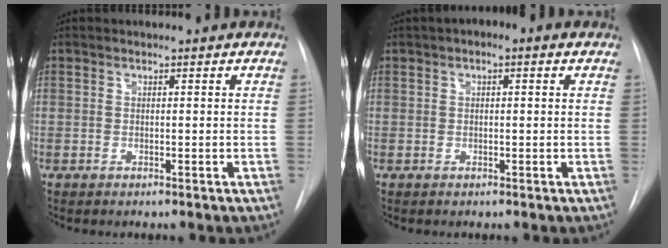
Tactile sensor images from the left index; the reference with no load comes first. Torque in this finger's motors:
{"motor_torque": [0.31, -0.52, -0.08, 0.03]}